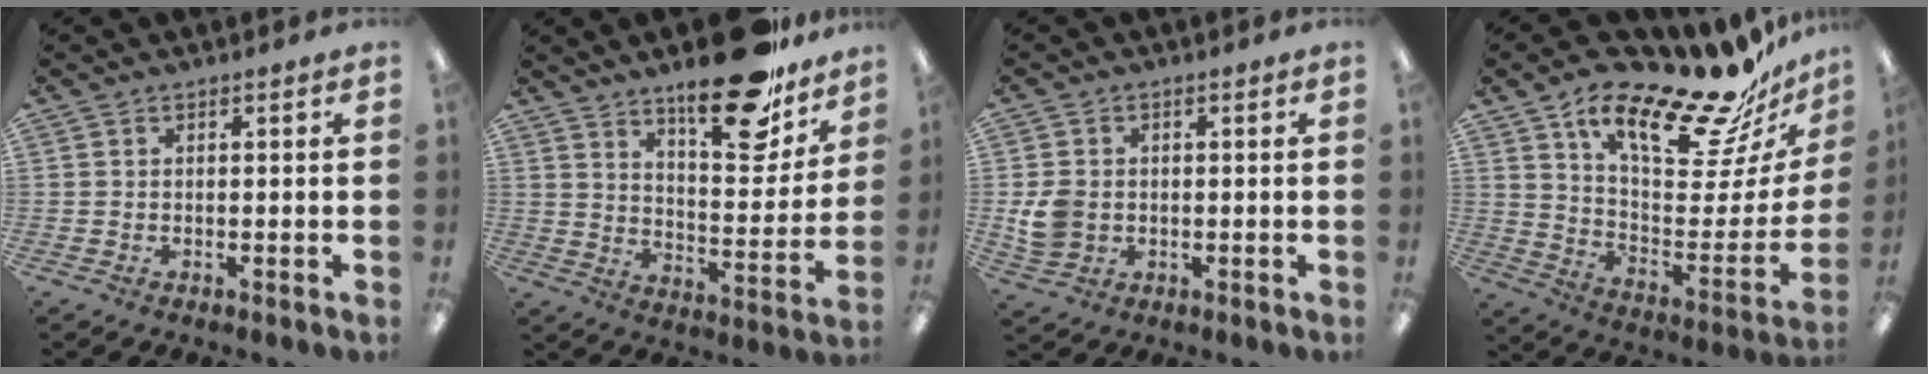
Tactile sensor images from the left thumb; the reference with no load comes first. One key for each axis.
{"total": 17.1, "fx": 12.9, "fy": 6.5, "fz": 9.1, "tx": -0.113, "ty": -0.087, "tz": 0.215}
{"total": 6.4, "fx": -0.2, "fy": 5.5, "fz": 3.3, "tx": -0.065, "ty": 0.009, "tz": 0.000}
{"total": 22.9, "fx": 18.0, "fy": 6.2, "fz": 12.7, "tx": -0.171, "ty": -0.139, "tz": 0.290}